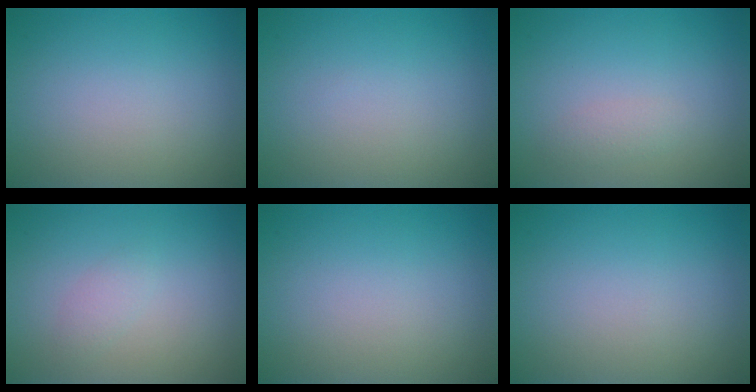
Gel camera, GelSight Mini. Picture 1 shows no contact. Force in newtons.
{"total": 0.0}
{"total": 1.0, "press": 1.0, "slide": 0.0}
{"total": 1.0, "press": 1.0, "slide": 0.0}
{"total": 0.0}
{"total": 0.0}